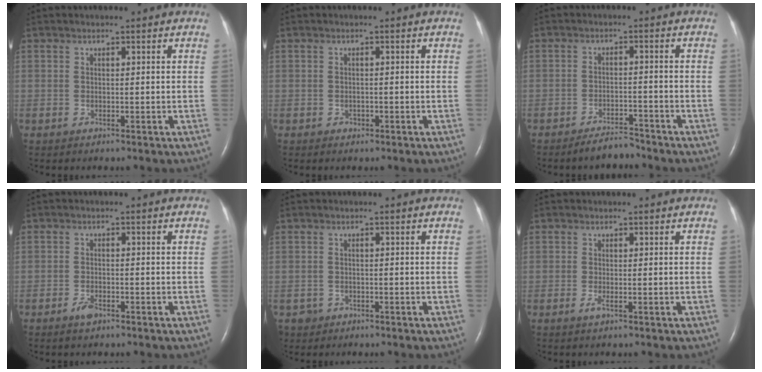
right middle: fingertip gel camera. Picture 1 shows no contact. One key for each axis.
{"total": 0.7, "fx": -0.4, "fy": 0.5, "fz": 0.2, "tx": -0.005, "ty": 0.002, "tz": -0.006}
{"total": 3.3, "fx": -3.2, "fy": 0.5, "fz": 0.6, "tx": -0.015, "ty": -0.008, "tz": -0.055}
{"total": 1.8, "fx": -1.3, "fy": 0.7, "fz": 1.1, "tx": -0.026, "ty": -0.001, "tz": -0.021}
{"total": 1.8, "fx": -0.9, "fy": 1.6, "fz": -0.1, "tx": -0.002, "ty": 0.007, "tz": -0.014}
{"total": 0.8, "fx": -0.3, "fy": 0.0, "fz": 0.7, "tx": -0.016, "ty": -0.002, "tz": -0.006}